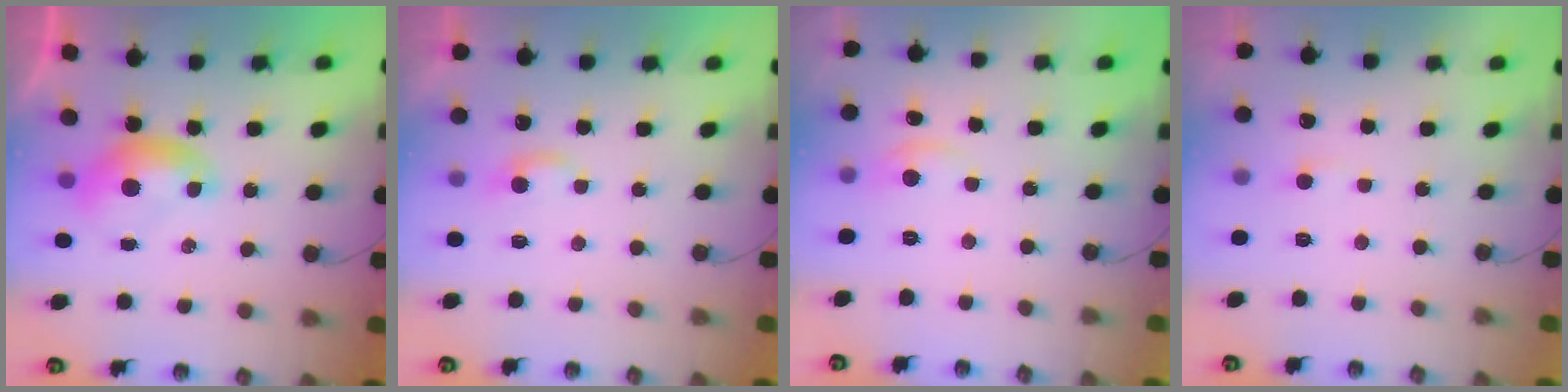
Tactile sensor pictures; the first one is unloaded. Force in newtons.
{"total": 2.2, "press": 2.2, "slide": 0.5}
{"total": 2.0, "press": 1.8, "slide": 0.7}
{"total": 2.4, "press": 2.3, "slide": 0.4}